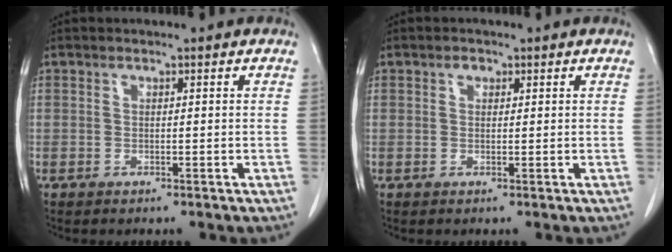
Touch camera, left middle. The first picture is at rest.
{"total": 1.0, "force": [0.6, 0.7, 0.5], "torque": [-0.008, 0.000, 0.009]}